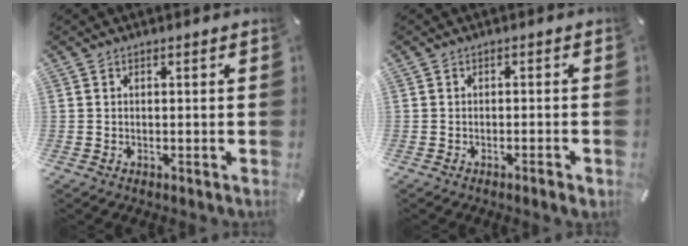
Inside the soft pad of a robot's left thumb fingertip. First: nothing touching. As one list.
[{"total": 2.3, "force": [-1.3, 0.5, 1.9], "torque": [-0.028, 0.003, -0.022]}]